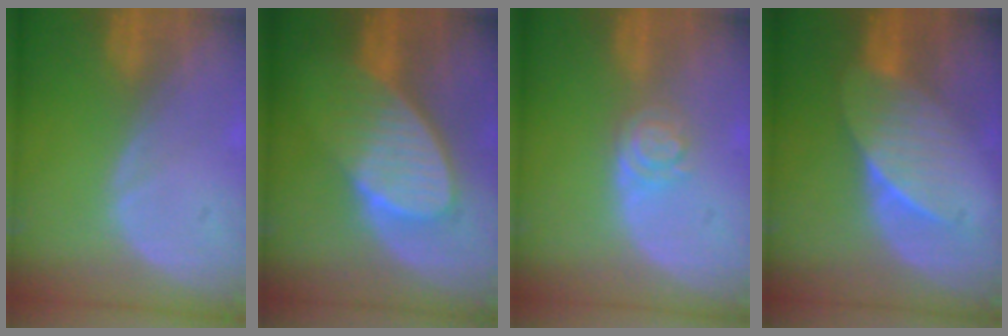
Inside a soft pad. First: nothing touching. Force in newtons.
{"total": 8.3, "press": 7.7, "slide": 3.1}
{"total": 4.0, "press": 3.6, "slide": 1.7}
{"total": 7.1, "press": 6.6, "slide": 2.7}